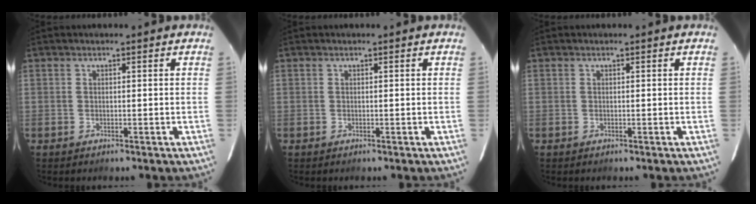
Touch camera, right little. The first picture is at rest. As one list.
[{"total": 0.0}, {"total": 0.0}]